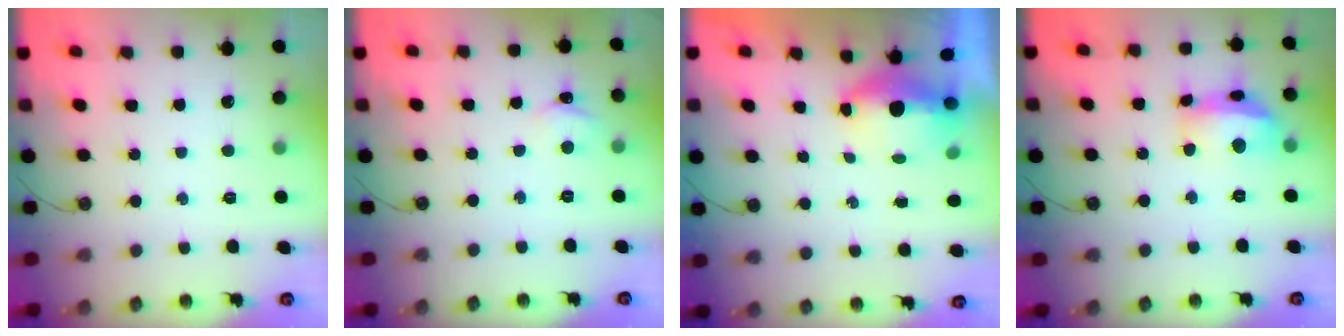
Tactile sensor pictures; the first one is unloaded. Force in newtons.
{"total": 4.0, "press": 4.0, "slide": 0.5}
{"total": 11.4, "press": 6.5, "slide": 9.4}
{"total": 14.0, "press": 13.9, "slide": 1.5}